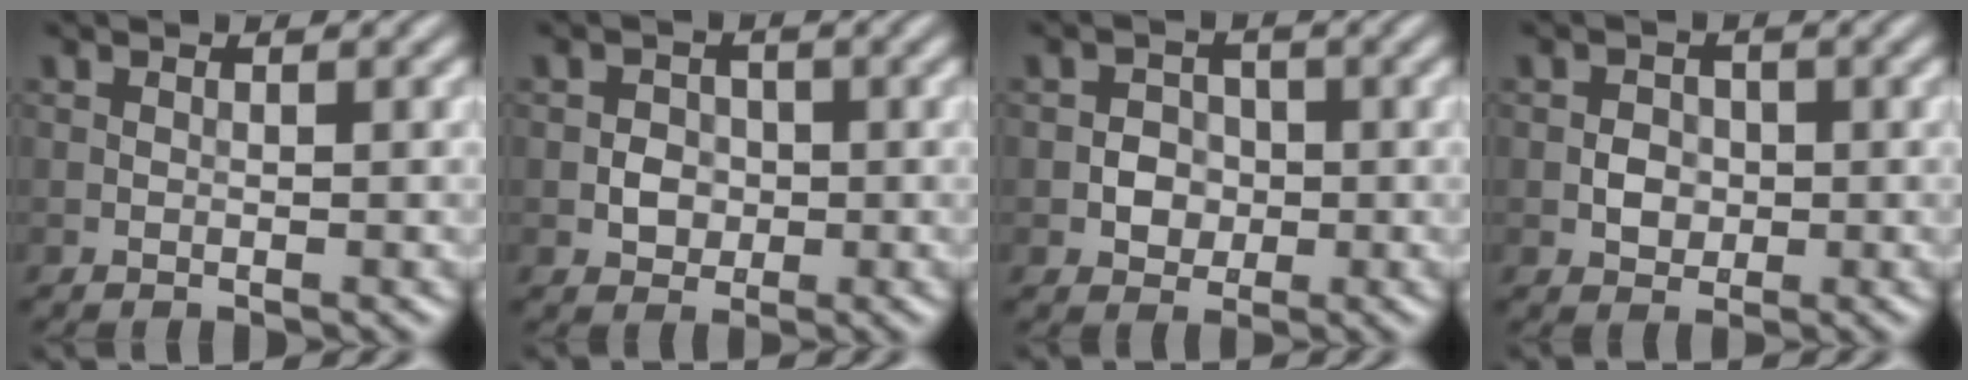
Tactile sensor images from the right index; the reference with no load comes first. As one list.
[{"total": 2.1, "force": [-0.4, 1.9, 0.9], "torque": [-0.006, 0.000, -0.010]}, {"total": 2.4, "force": [-0.5, 2.1, 1.0], "torque": [-0.006, 0.000, -0.012]}, {"total": 2.0, "force": [-0.3, 1.7, 0.9], "torque": [-0.010, 0.000, -0.008]}]